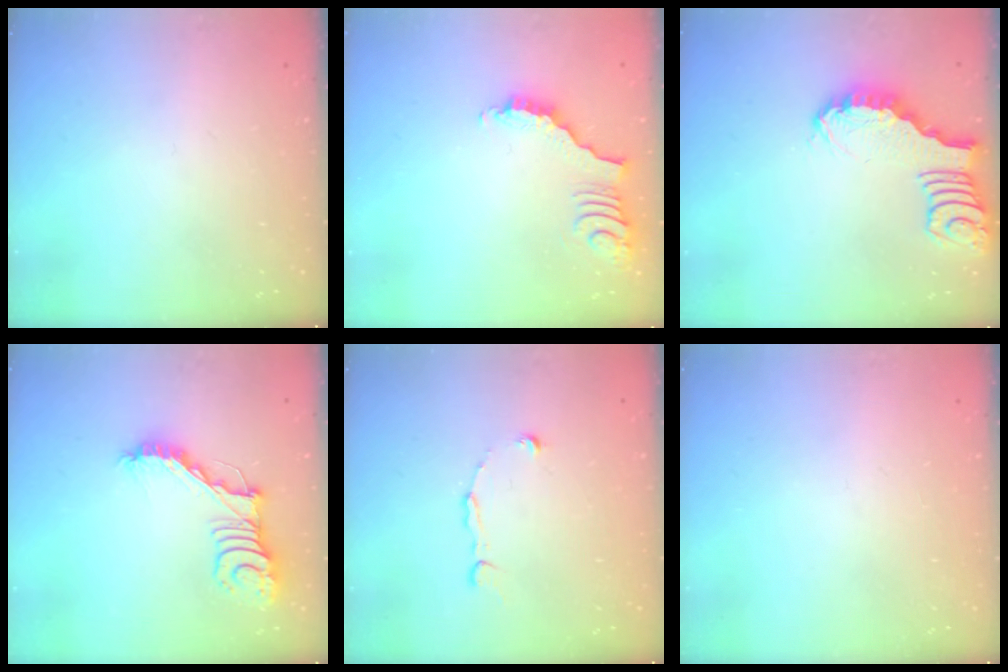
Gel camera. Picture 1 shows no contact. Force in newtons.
{"total": 3.7, "press": 3.7, "slide": 0.6}
{"total": 2.5, "press": 2.5, "slide": 0.2}
{"total": 15.5, "press": 15.4, "slide": 0.4}
{"total": 2.8, "press": 2.8, "slide": 0.2}
{"total": 0.0}